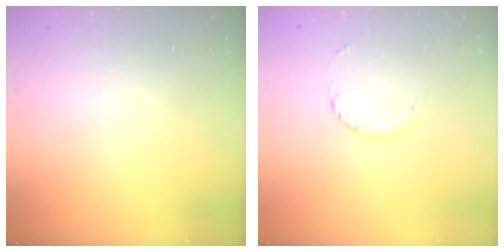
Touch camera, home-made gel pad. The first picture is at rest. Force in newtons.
{"total": 3.9, "press": 3.9, "slide": 0.4}